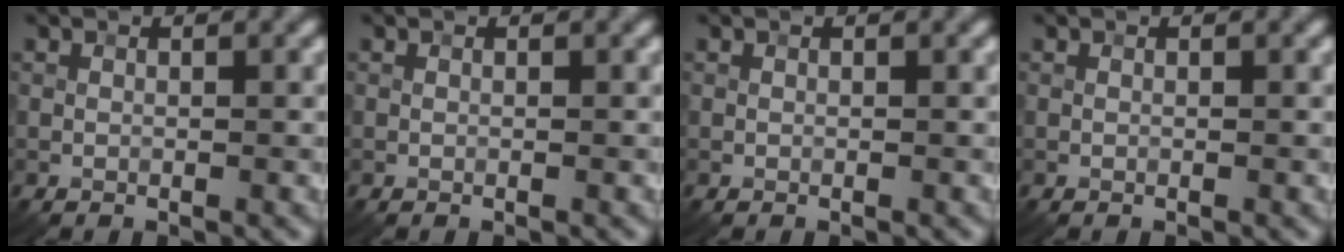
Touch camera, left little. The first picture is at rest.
{"total": 0.0}
{"total": 0.0}
{"total": 0.0}